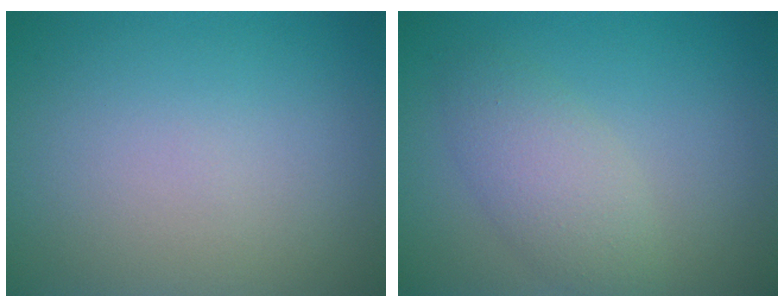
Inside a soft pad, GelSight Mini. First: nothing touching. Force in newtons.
{"total": 3.3, "press": 3.3, "slide": 0.3}